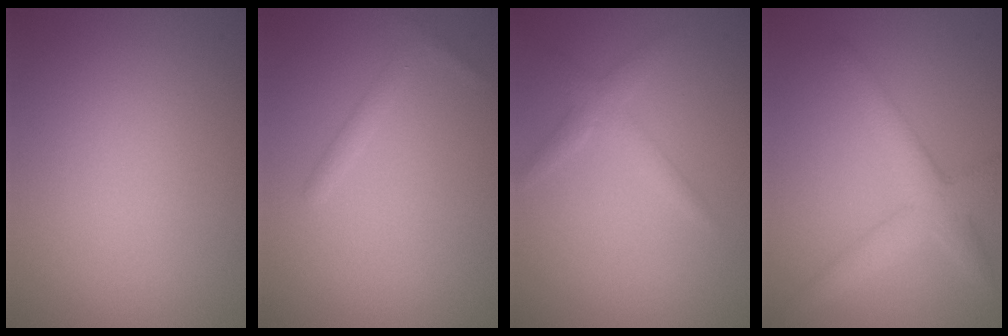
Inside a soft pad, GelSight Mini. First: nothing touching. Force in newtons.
{"total": 1.1, "press": 1.1, "slide": 0.1}
{"total": 1.9, "press": 1.9, "slide": 0.1}
{"total": 3.9, "press": 3.9, "slide": 0.2}